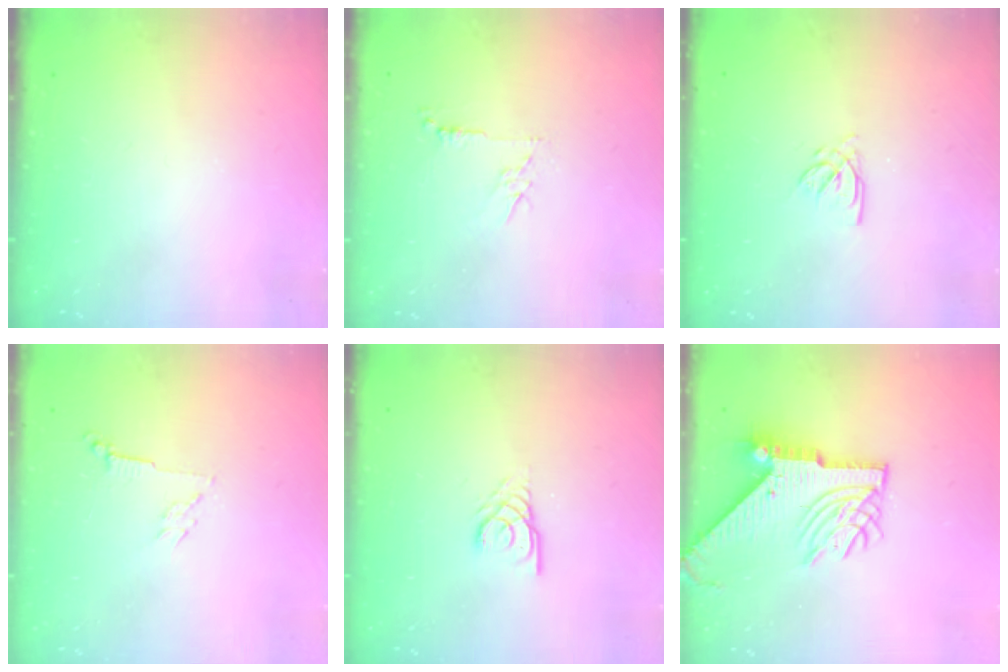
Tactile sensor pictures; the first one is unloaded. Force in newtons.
{"total": 5.5, "press": 5.5, "slide": 0.7}
{"total": 2.5, "press": 2.5, "slide": 0.3}
{"total": 2.8, "press": 2.7, "slide": 0.6}
{"total": 2.7, "press": 2.7, "slide": 0.2}
{"total": 11.2, "press": 11.1, "slide": 1.3}